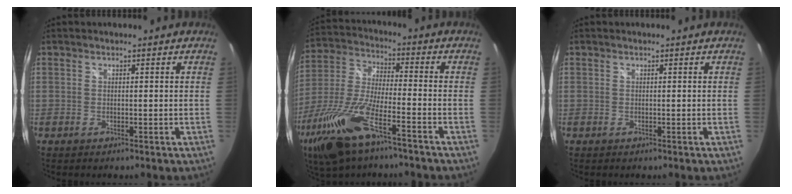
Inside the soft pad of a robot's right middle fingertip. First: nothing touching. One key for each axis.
{"total": 18.6, "fx": -11.0, "fy": 5.4, "fz": 14.0, "tx": -0.311, "ty": -0.037, "tz": -0.213}
{"total": 0.0}